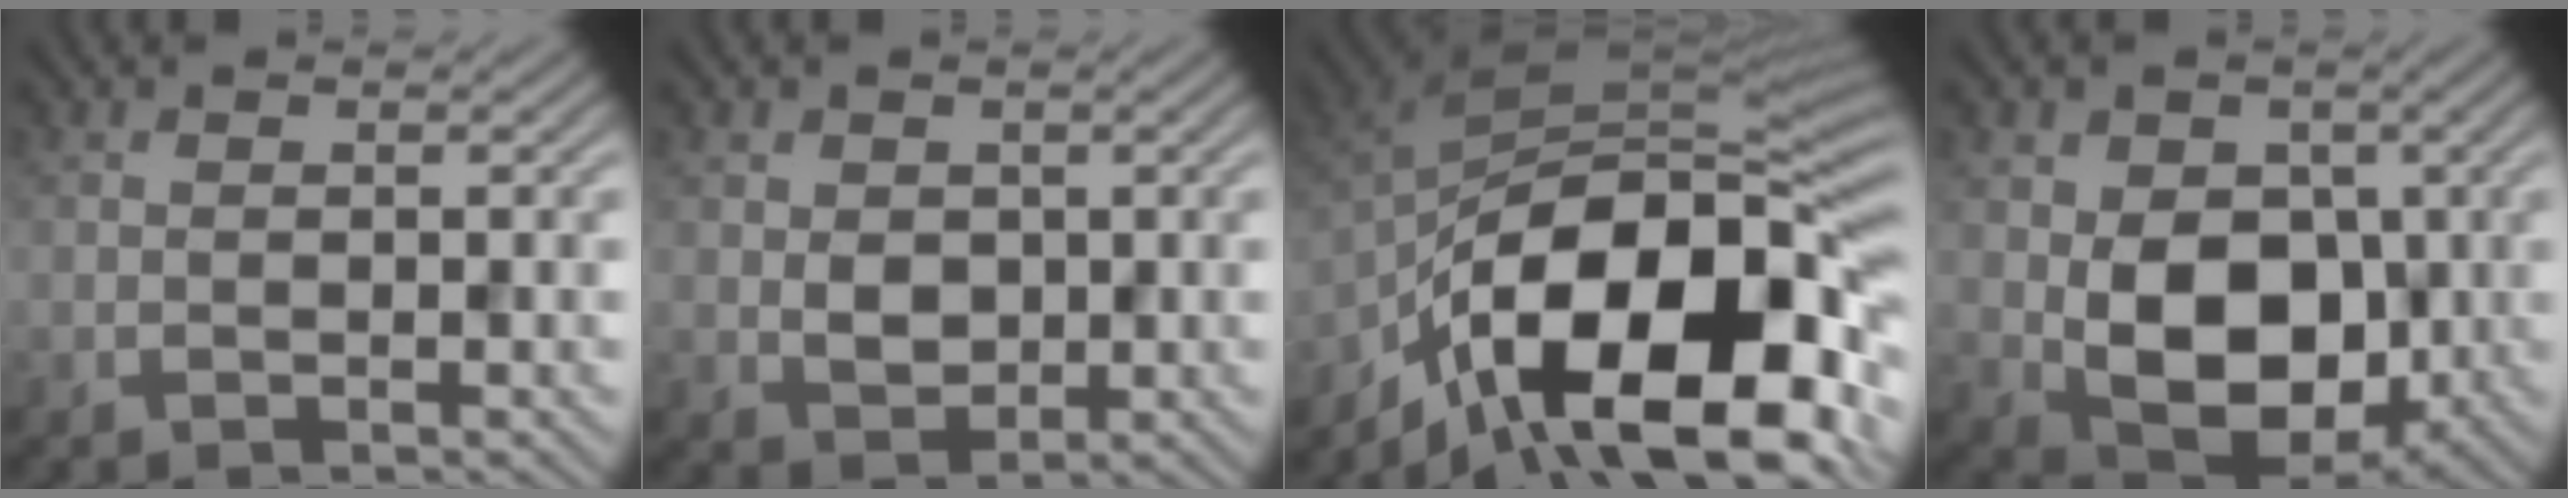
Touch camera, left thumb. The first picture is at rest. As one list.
[{"total": 2.7, "force": [0.5, 2.3, 1.3], "torque": [-0.038, -0.005, 0.011]}, {"total": 18.7, "force": [-9.8, 8.4, 13.6], "torque": [-0.226, -0.014, -0.167]}, {"total": 10.4, "force": [-0.9, 7.7, 7.0], "torque": [-0.134, -0.021, -0.017]}]